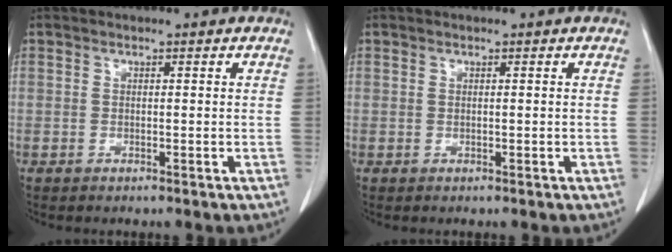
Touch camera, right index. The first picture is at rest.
{"total": 0.0}